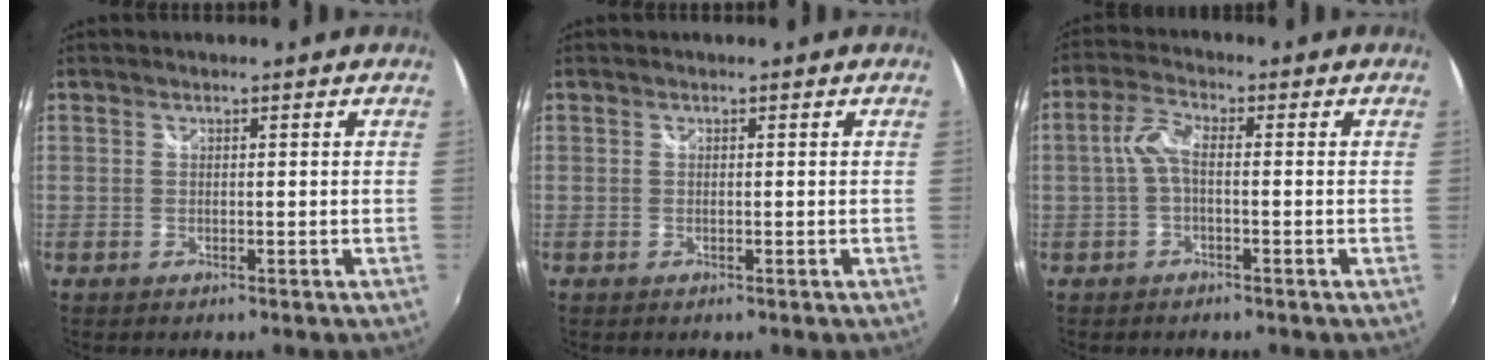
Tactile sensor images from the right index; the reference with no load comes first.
{"total": 0.0}
{"total": 4.2, "force": [-0.7, 1.5, 3.9], "torque": [-0.087, 0.011, -0.015]}